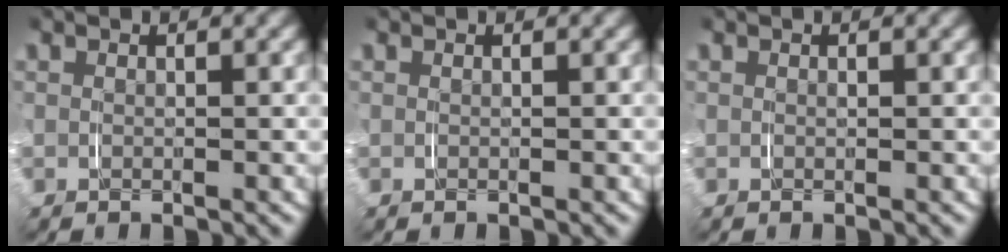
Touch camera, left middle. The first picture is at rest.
{"total": 0.0}
{"total": 0.0}